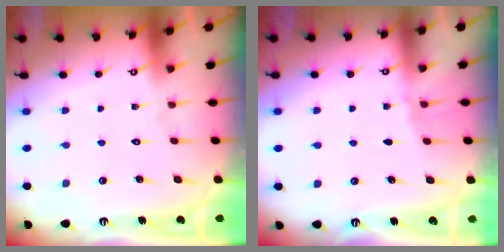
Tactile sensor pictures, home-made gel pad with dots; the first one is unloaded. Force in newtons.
{"total": 1.8, "press": 1.8, "slide": 0.3}